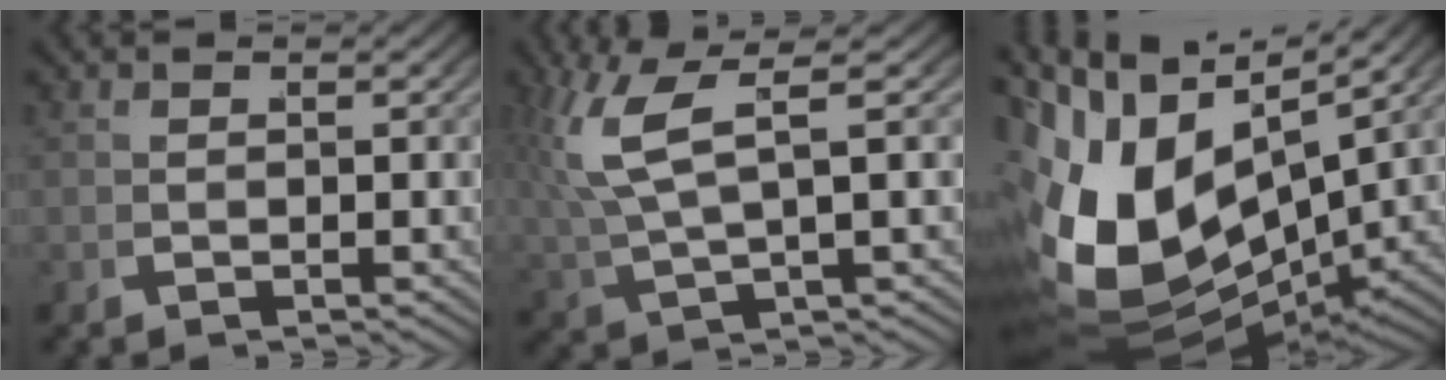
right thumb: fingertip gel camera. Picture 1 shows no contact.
{"total": 6.4, "force": [1.7, 3.1, 5.3], "torque": [-0.114, -0.003, 0.039]}
{"total": 20.5, "force": [-1.4, 14.7, 14.2], "torque": [-0.306, -0.073, 0.012]}